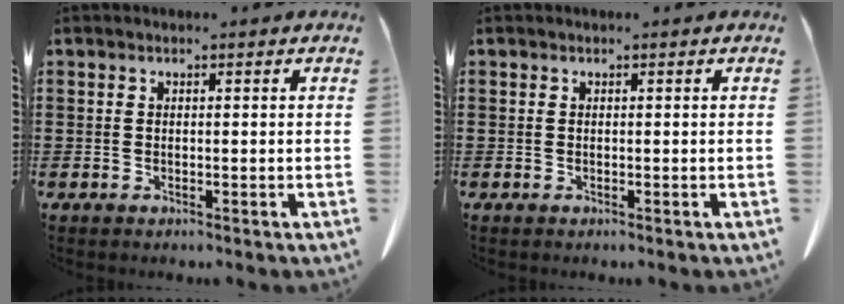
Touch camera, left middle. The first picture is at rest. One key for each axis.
{"total": 0.0}